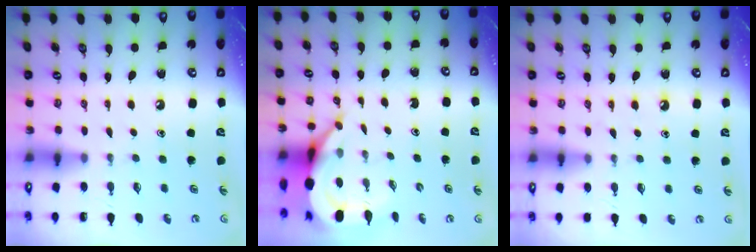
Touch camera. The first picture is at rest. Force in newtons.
{"total": 7.4, "press": 7.3, "slide": 1.0}
{"total": 5.9, "press": 5.9, "slide": 0.7}